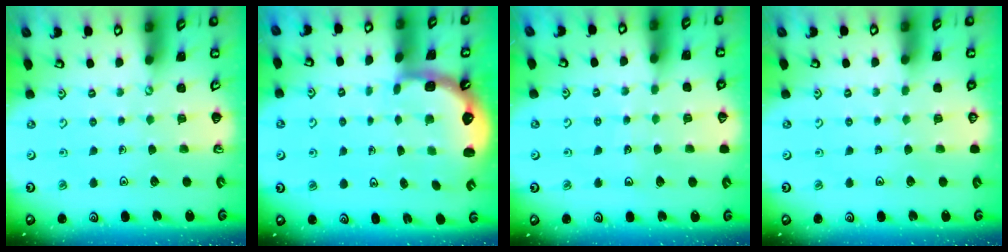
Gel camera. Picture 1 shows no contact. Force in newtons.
{"total": 2.3, "press": 2.0, "slide": 1.2}
{"total": 4.3, "press": 4.3, "slide": 0.3}
{"total": 0.0}